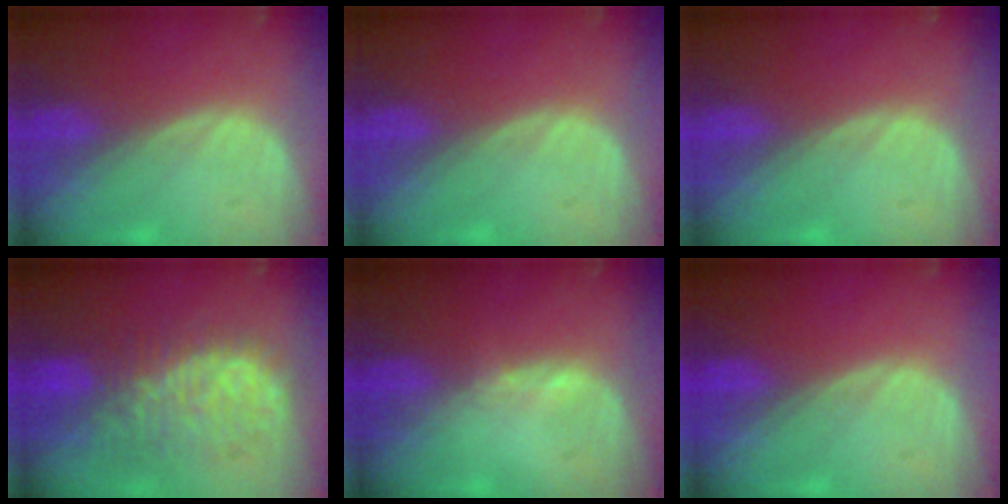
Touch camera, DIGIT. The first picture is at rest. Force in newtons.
{"total": 0.0}
{"total": 0.0}
{"total": 10.3, "press": 9.4, "slide": 4.3}
{"total": 0.7, "press": 0.7, "slide": 0.2}
{"total": 0.0}